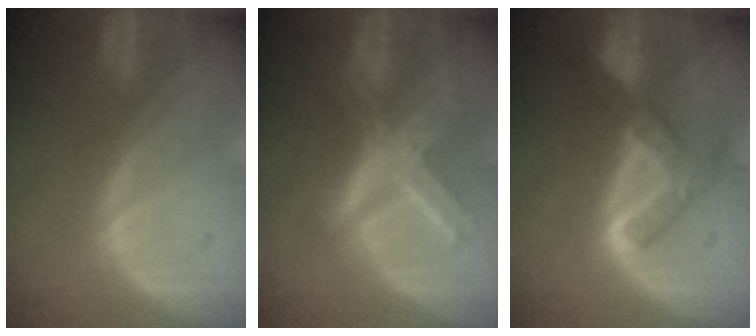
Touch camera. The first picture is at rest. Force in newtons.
{"total": 8.4, "press": 7.2, "slide": 4.2}
{"total": 6.6, "press": 5.7, "slide": 3.2}